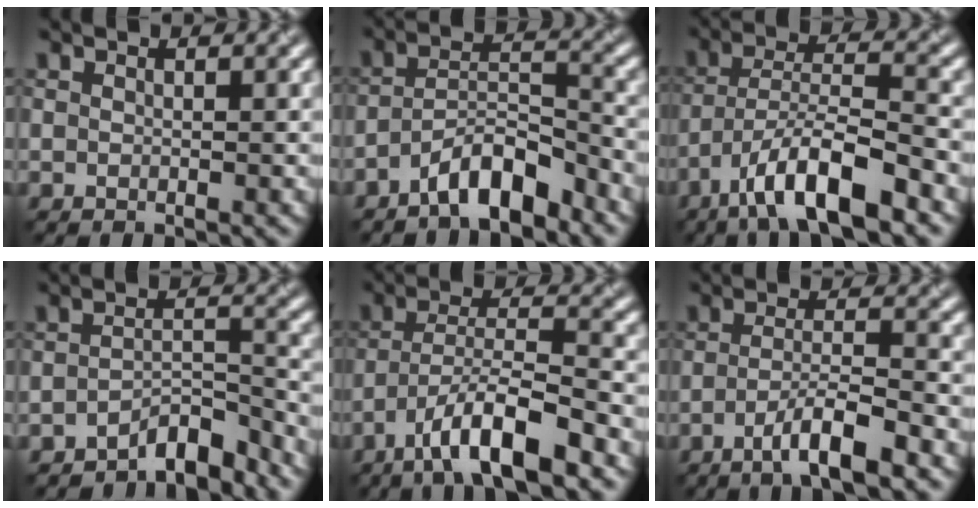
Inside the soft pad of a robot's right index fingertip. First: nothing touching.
{"total": 5.6, "force": [-3.9, 1.7, 3.6], "torque": [-0.059, 0.009, -0.071]}
{"total": 8.4, "force": [-5.2, 2.0, 6.3], "torque": [-0.103, 0.011, -0.092]}
{"total": 4.0, "force": [-3.5, 1.0, 1.6], "torque": [-0.018, 0.011, -0.064]}
{"total": 7.6, "force": [-4.7, 1.6, 5.8], "torque": [-0.098, 0.012, -0.084]}
{"total": 4.8, "force": [-2.5, 0.7, 4.0], "torque": [-0.070, 0.005, -0.051]}